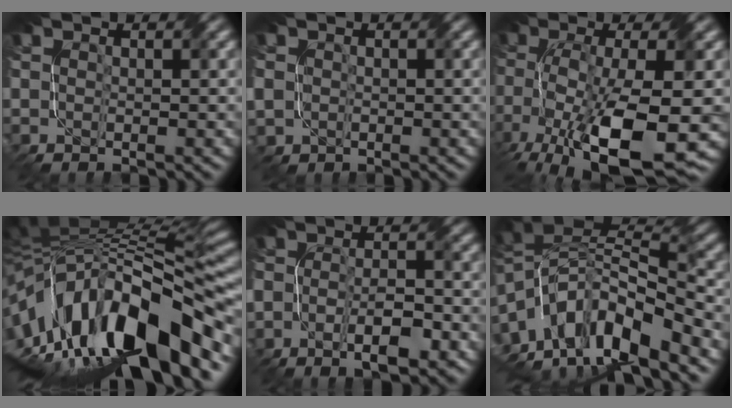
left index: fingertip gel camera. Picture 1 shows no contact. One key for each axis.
{"total": 2.0, "fx": 0.7, "fy": 1.9, "fz": -0.3, "tx": -0.001, "ty": 0.009, "tz": 0.017}
{"total": 10.4, "fx": -5.0, "fy": 3.5, "fz": 8.4, "tx": -0.164, "ty": -0.017, "tz": -0.081}
{"total": 15.7, "fx": -3.4, "fy": 6.4, "fz": 13.9, "tx": -0.230, "ty": 0.036, "tz": -0.066}
{"total": 4.5, "fx": -2.2, "fy": 2.1, "fz": 3.3, "tx": -0.058, "ty": -0.001, "tz": -0.033}
{"total": 10.9, "fx": -6.2, "fy": 4.6, "fz": 7.7, "tx": -0.142, "ty": 0.029, "tz": -0.108}